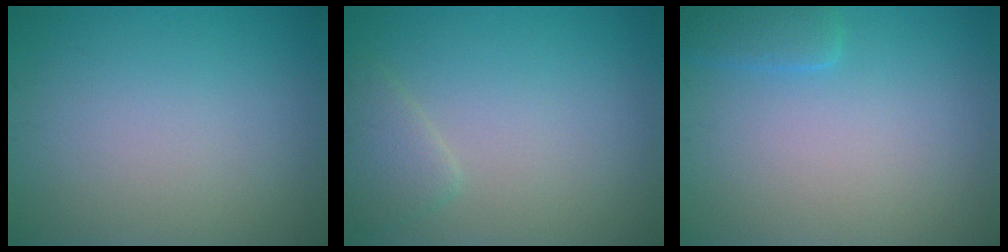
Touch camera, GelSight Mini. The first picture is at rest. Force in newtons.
{"total": 1.9, "press": 1.9, "slide": 0.2}
{"total": 1.9, "press": 1.9, "slide": 0.1}